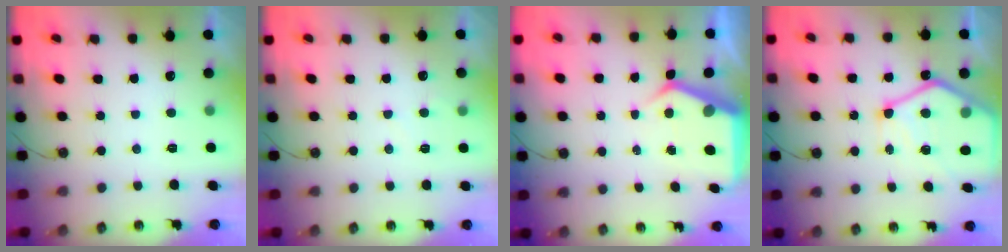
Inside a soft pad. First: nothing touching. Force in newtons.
{"total": 2.9, "press": 2.9, "slide": 0.3}
{"total": 5.6, "press": 5.6, "slide": 0.6}
{"total": 16.0, "press": 15.9, "slide": 1.5}